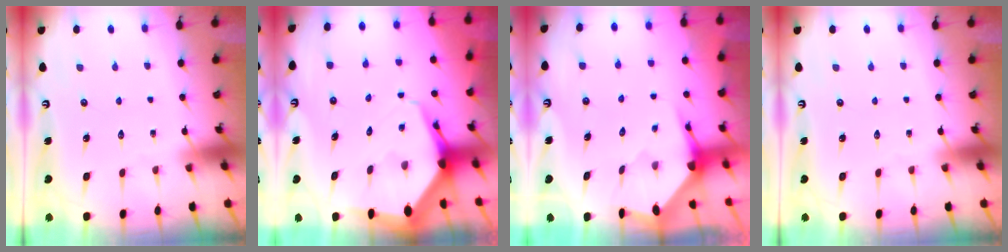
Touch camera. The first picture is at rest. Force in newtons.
{"total": 7.2, "press": 7.2, "slide": 0.8}
{"total": 3.7, "press": 3.6, "slide": 0.5}
{"total": 0.0}